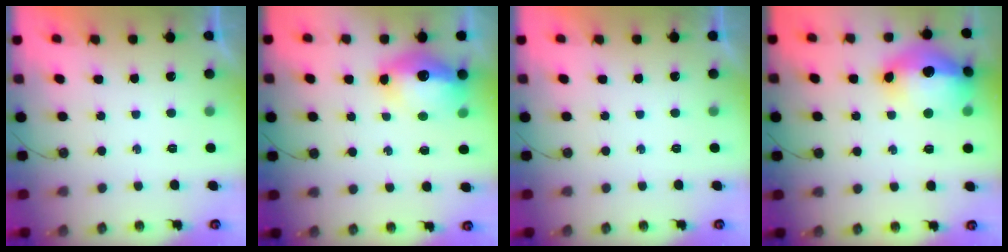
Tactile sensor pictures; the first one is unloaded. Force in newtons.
{"total": 14.7, "press": 14.6, "slide": 1.4}
{"total": 0.0}
{"total": 22.1, "press": 19.7, "slide": 10.2}